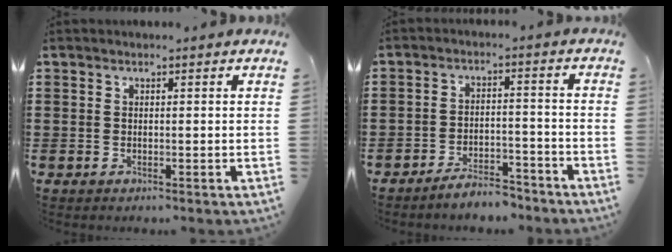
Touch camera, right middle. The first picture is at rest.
{"total": 4.7, "force": [-4.6, 0.6, 0.8], "torque": [-0.012, 0.011, -0.092]}